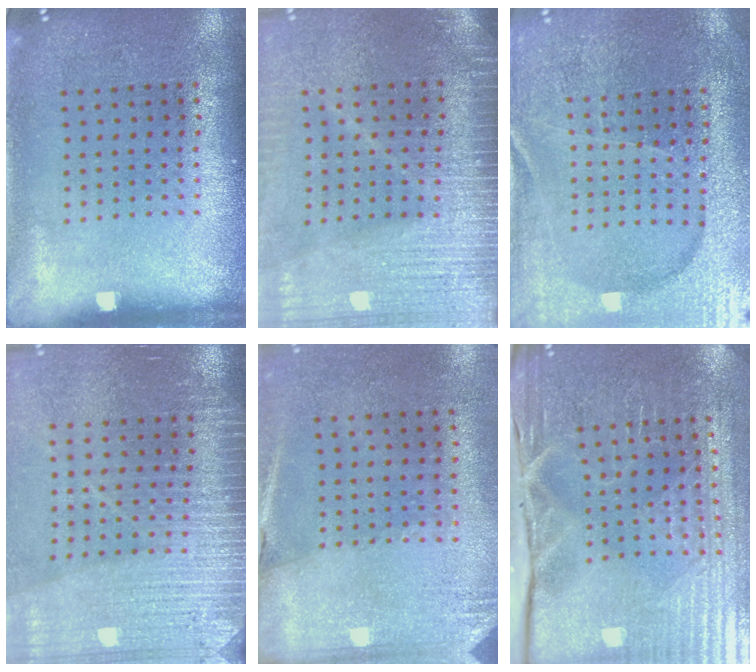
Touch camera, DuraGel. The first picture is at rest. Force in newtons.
{"total": 3.8, "press": 3.3, "slide": 1.9}
{"total": 3.1, "press": 3.0, "slide": 0.5}
{"total": 3.5, "press": 3.5, "slide": 0.5}
{"total": 2.6, "press": 2.3, "slide": 1.2}
{"total": 4.3, "press": 4.1, "slide": 1.0}